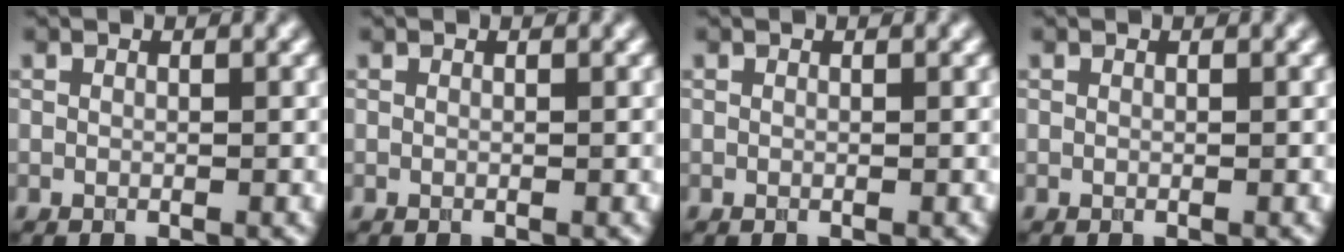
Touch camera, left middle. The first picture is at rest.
{"total": 0.0}
{"total": 0.0}
{"total": 0.0}